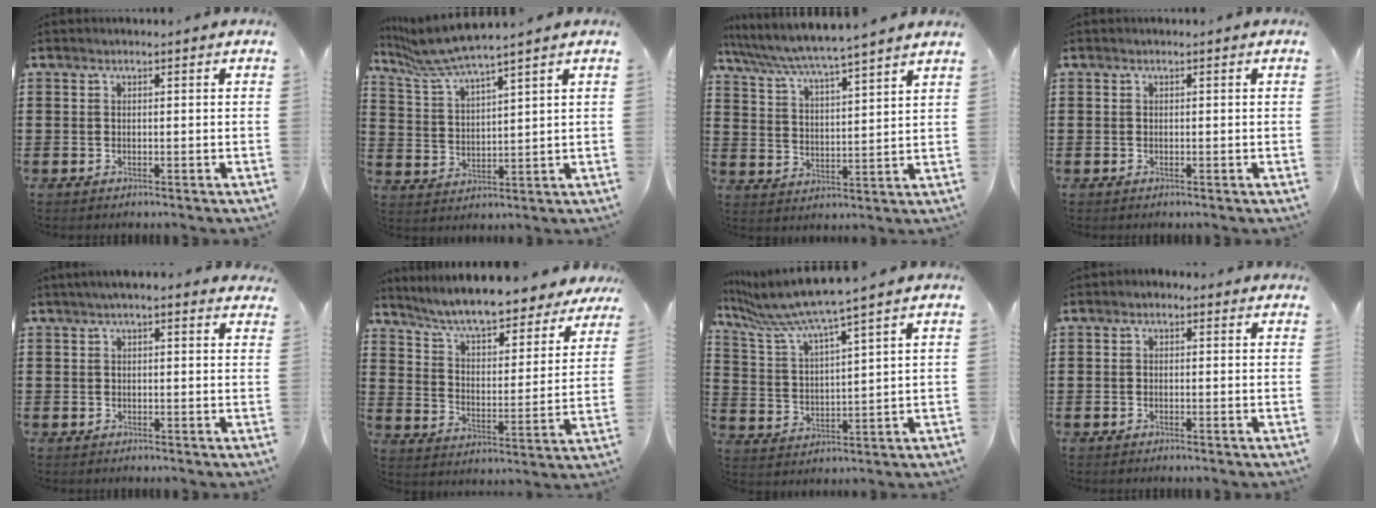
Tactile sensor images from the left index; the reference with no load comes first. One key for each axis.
{"total": 6.0, "fx": 5.2, "fy": -0.2, "fz": 2.8, "tx": -0.076, "ty": -0.026, "tz": 0.089}
{"total": 5.0, "fx": 4.7, "fy": -0.6, "fz": 1.5, "tx": -0.053, "ty": -0.035, "tz": 0.077}
{"total": 0.0}
{"total": 1.6, "fx": 0.9, "fy": 0.9, "fz": 1.0, "tx": -0.022, "ty": 0.006, "tz": 0.015}
{"total": 7.5, "fx": 6.9, "fy": 0.2, "fz": 2.9, "tx": -0.085, "ty": -0.043, "tz": 0.116}
{"total": 7.0, "fx": 6.1, "fy": -0.5, "fz": 3.4, "tx": -0.094, "ty": -0.040, "tz": 0.100}
{"total": 0.8, "fx": -0.5, "fy": 0.4, "fz": 0.4, "tx": -0.009, "ty": 0.000, "tz": -0.011}